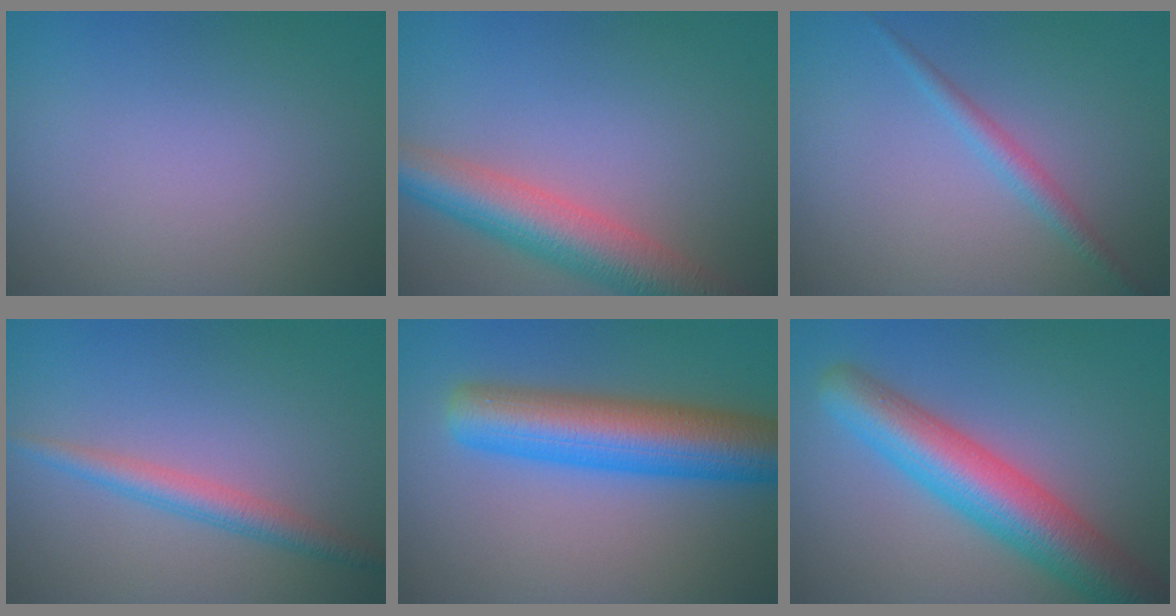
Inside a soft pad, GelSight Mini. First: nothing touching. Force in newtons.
{"total": 7.0, "press": 7.0, "slide": 0.4}
{"total": 1.8, "press": 1.8, "slide": 0.0}
{"total": 2.6, "press": 2.6, "slide": 0.0}
{"total": 8.9, "press": 8.9, "slide": 0.2}
{"total": 8.4, "press": 8.4, "slide": 0.4}